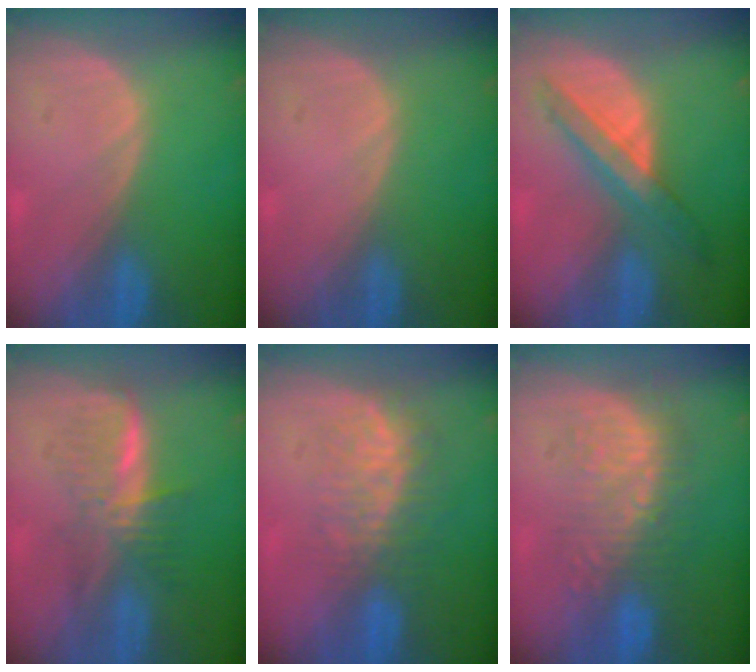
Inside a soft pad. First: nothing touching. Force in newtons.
{"total": 0.0}
{"total": 6.5, "press": 6.3, "slide": 1.6}
{"total": 5.9, "press": 5.7, "slide": 1.7}
{"total": 8.0, "press": 7.4, "slide": 3.1}
{"total": 8.9, "press": 8.7, "slide": 2.0}